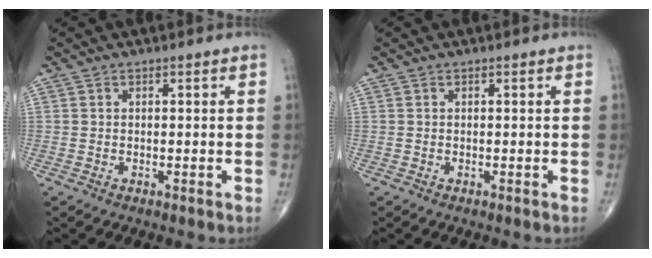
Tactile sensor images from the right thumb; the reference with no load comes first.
{"total": 0.0}